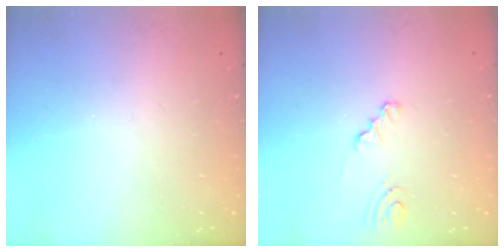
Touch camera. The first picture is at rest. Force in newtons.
{"total": 2.4, "press": 2.4, "slide": 0.3}